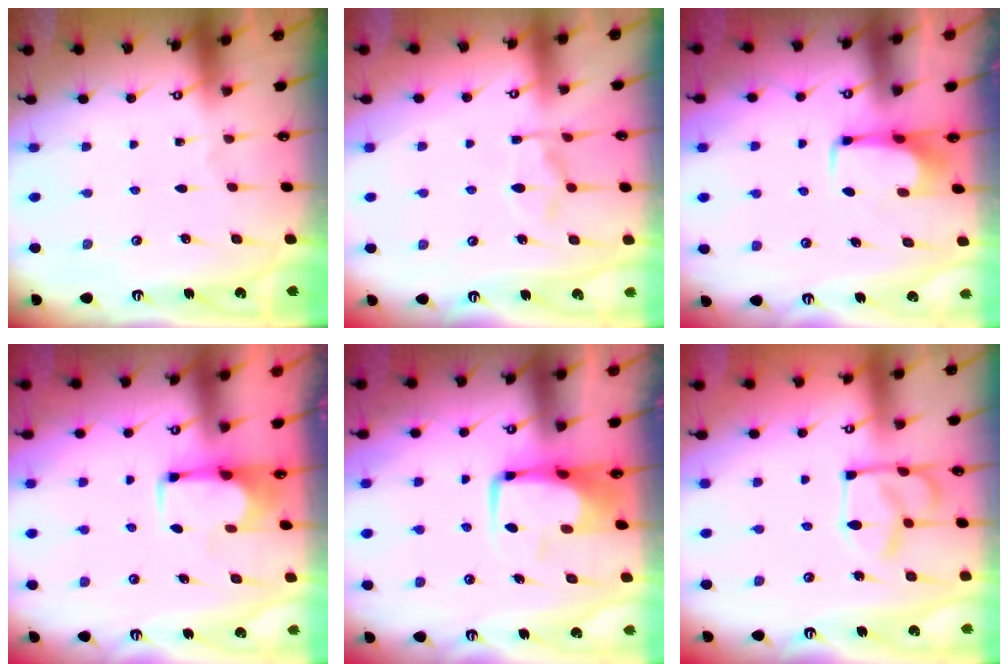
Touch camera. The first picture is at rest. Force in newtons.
{"total": 9.2, "press": 9.2, "slide": 1.2}
{"total": 1.6, "press": 1.5, "slide": 0.5}
{"total": 1.8, "press": 1.7, "slide": 0.6}
{"total": 0.6, "press": 0.2, "slide": 0.5}
{"total": 6.1, "press": 6.1, "slide": 0.3}